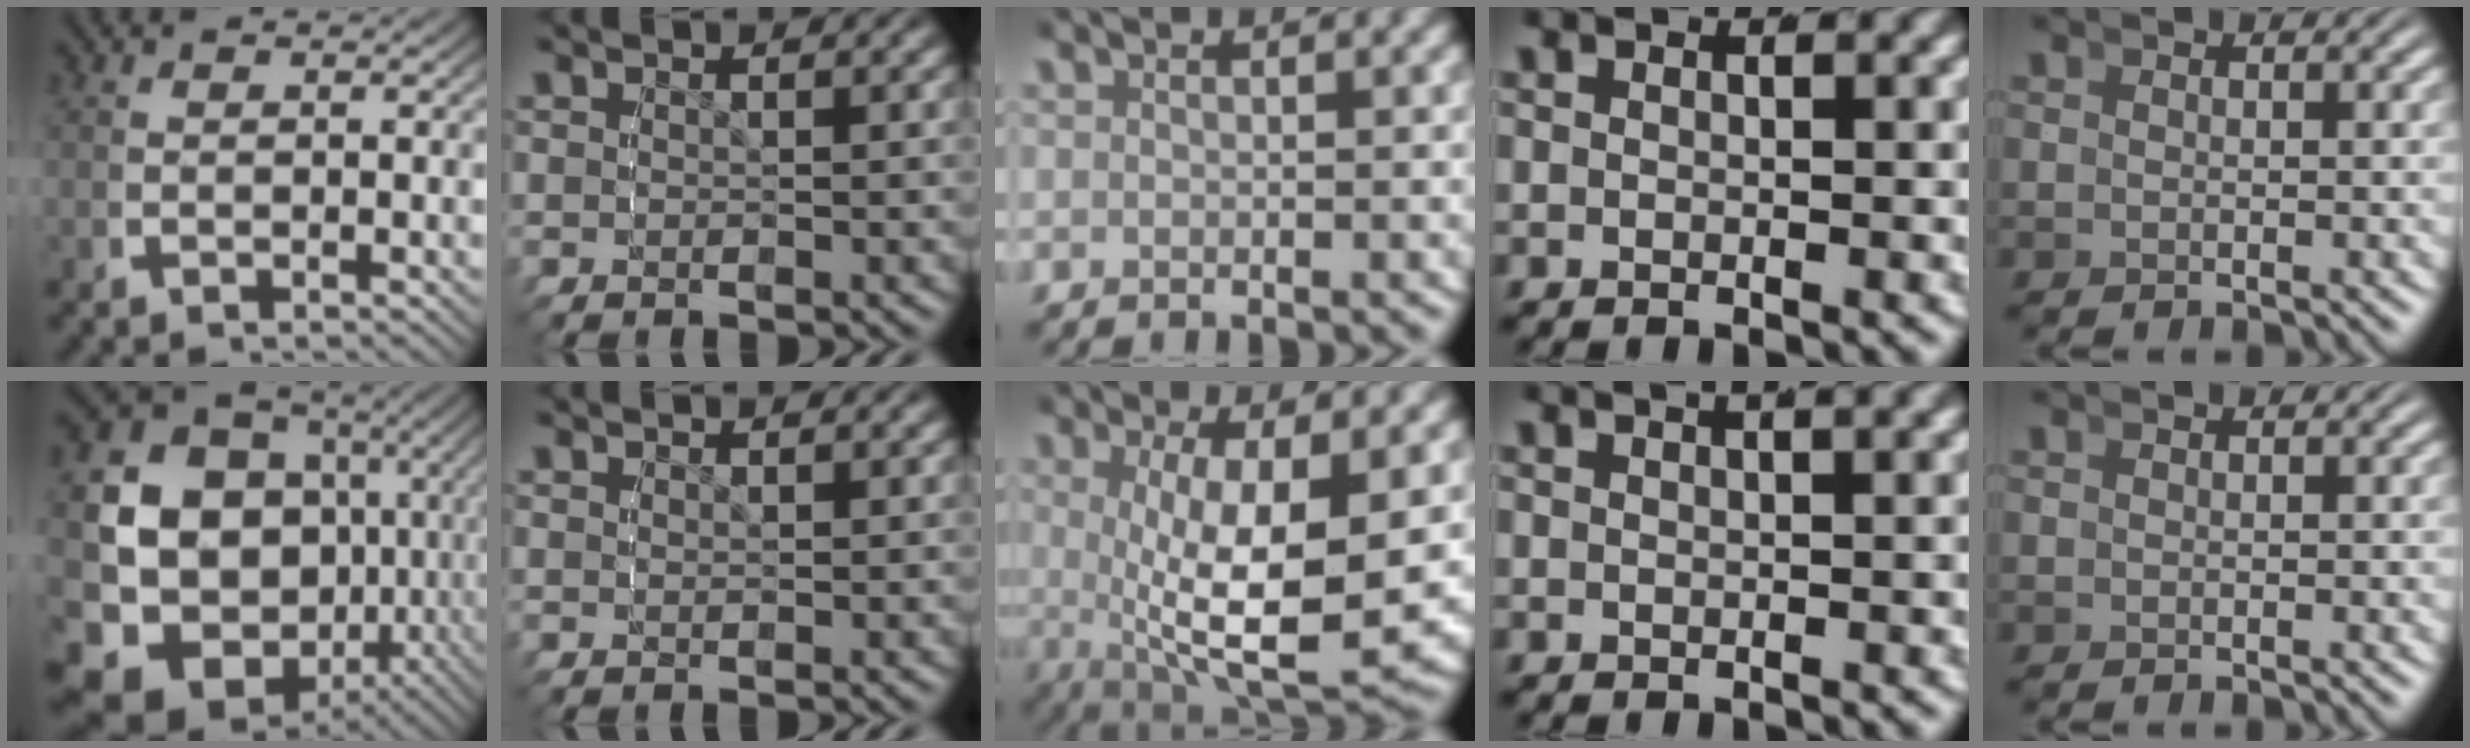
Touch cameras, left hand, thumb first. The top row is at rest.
{"thumb": {"total": 19.6, "force": [-0.8, 15.6, 11.9], "torque": [-0.267, -0.061, 0.002]}, "index": {"total": 0.5, "force": [0.5, 0.0, 0.0], "torque": [0.000, 0.000, 0.010]}, "middle": {"total": 10.4, "force": [0.2, 4.0, 9.6], "torque": [-0.157, -0.033, 0.022]}, "ring": {"total": 3.4, "force": [2.2, 1.0, 2.3], "torque": [-0.024, 0.018, 0.030]}}